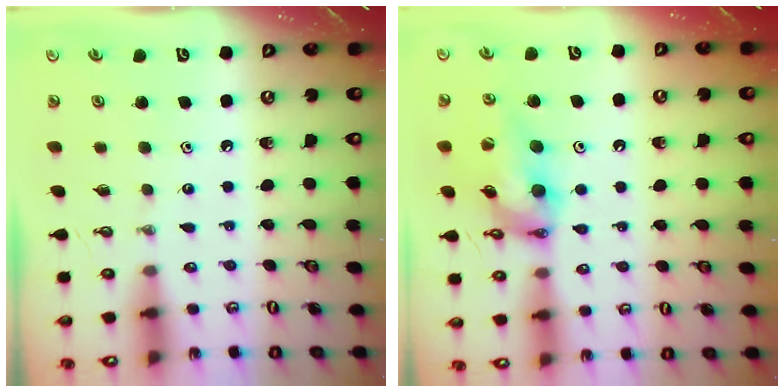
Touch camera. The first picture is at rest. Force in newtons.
{"total": 14.5, "press": 13.0, "slide": 6.3}